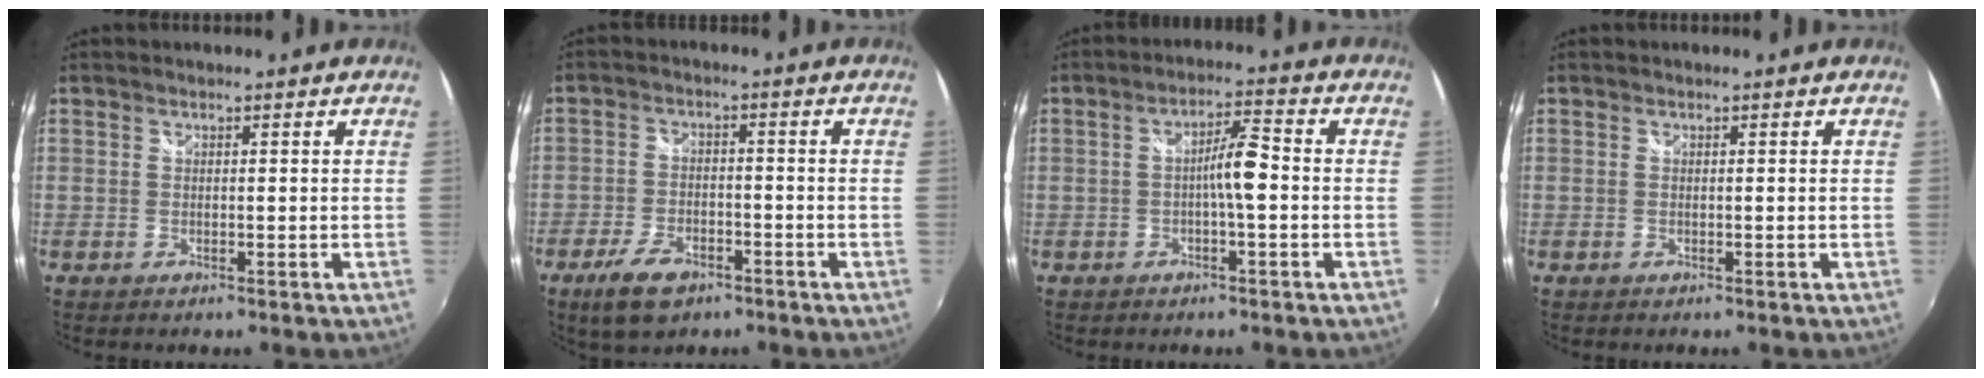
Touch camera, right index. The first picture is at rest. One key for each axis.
{"total": 8.3, "fx": -5.4, "fy": 4.1, "fz": 4.8, "tx": -0.120, "ty": -0.008, "tz": -0.094}
{"total": 4.7, "fx": -0.7, "fy": 0.4, "fz": 4.6, "tx": -0.078, "ty": 0.009, "tz": -0.011}
{"total": 0.0}